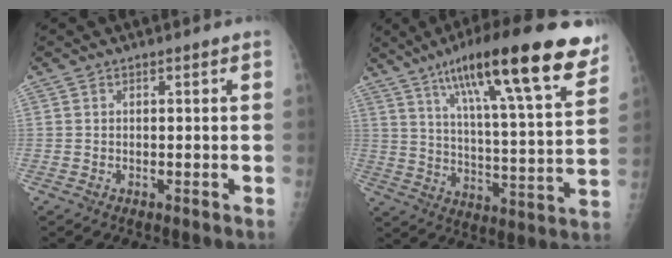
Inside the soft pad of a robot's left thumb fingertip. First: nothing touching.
{"total": 24.9, "force": [15.1, 4.7, 19.3], "torque": [-0.280, -0.036, 0.235]}